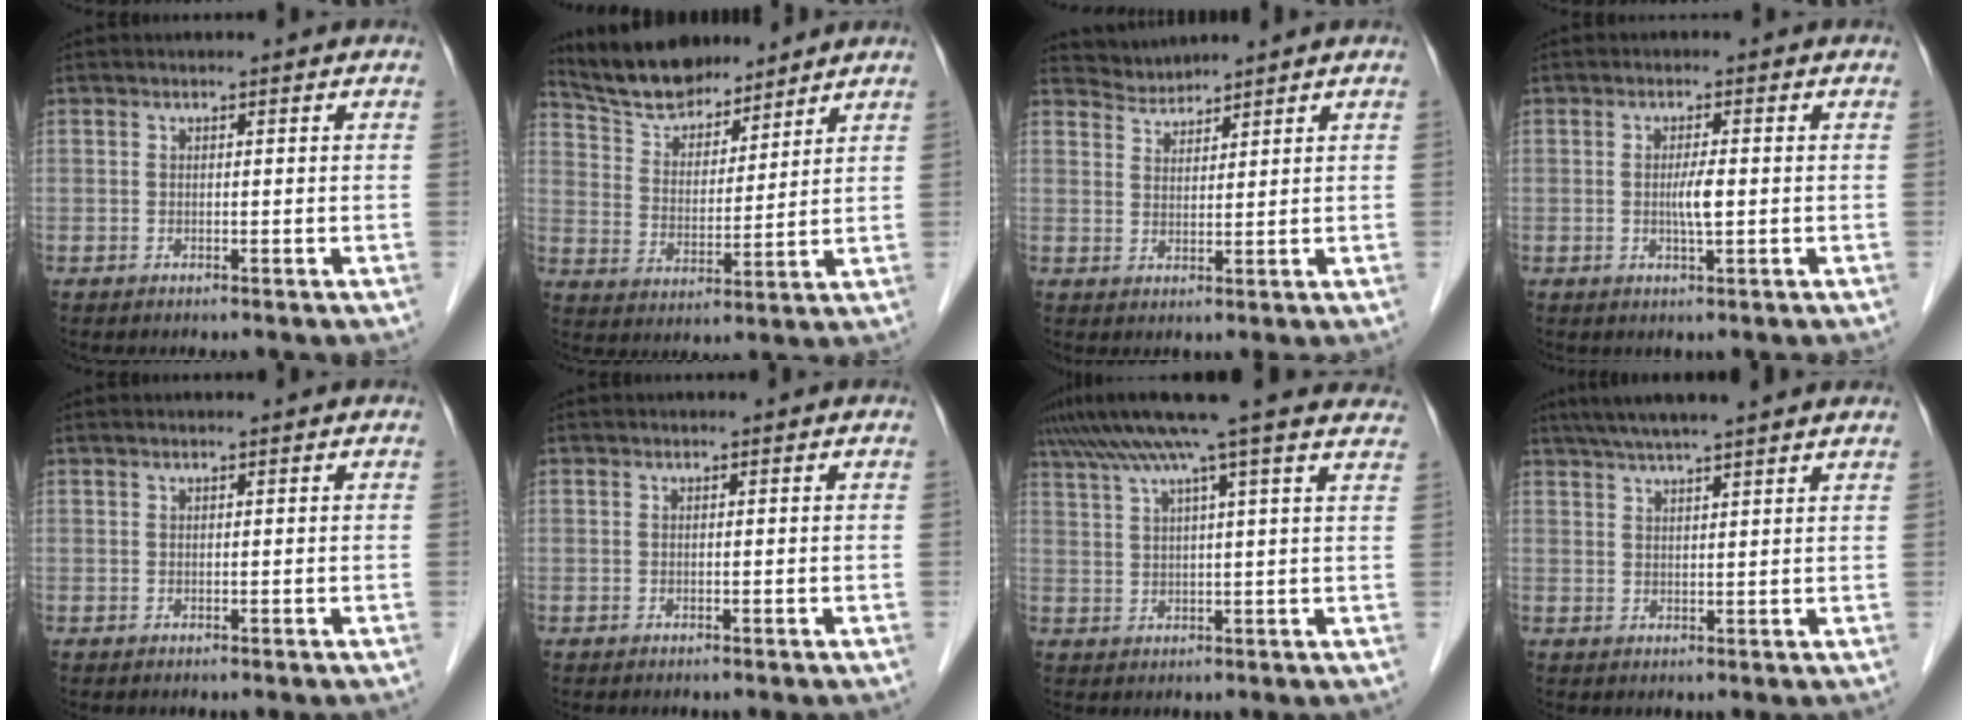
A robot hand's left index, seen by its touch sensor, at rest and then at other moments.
{"total": 10.3, "force": [9.4, 3.1, 2.6], "torque": [-0.053, 0.016, 0.176]}
{"total": 2.8, "force": [2.6, -0.1, -0.9], "torque": [0.009, 0.007, 0.058]}
{"total": 2.6, "force": [-0.3, 0.1, 2.5], "torque": [-0.048, -0.003, -0.009]}
{"total": 0.0}
{"total": 0.0}
{"total": 19.5, "force": [16.2, -0.5, 10.9], "torque": [-0.192, 0.029, 0.215]}
{"total": 9.9, "force": [8.2, -0.2, 5.4], "torque": [-0.087, 0.034, 0.112]}